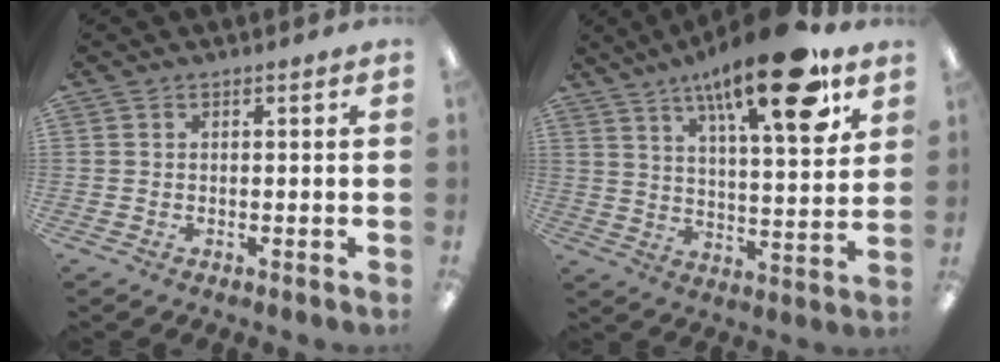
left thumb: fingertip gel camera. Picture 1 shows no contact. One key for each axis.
{"total": 20.2, "fx": 12.4, "fy": 5.7, "fz": 14.9, "tx": -0.225, "ty": -0.058, "tz": 0.188}